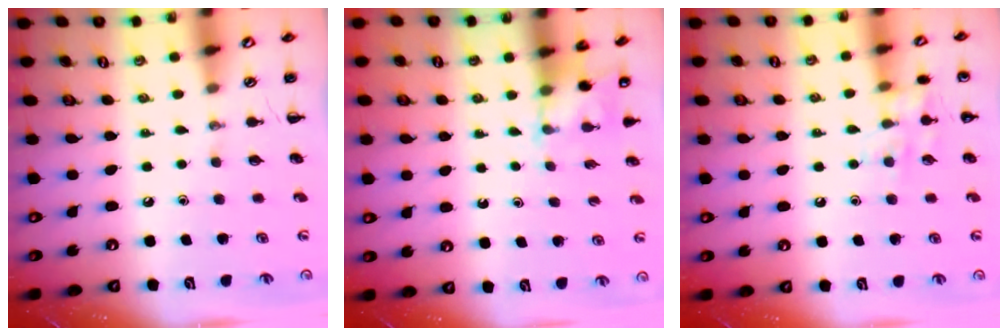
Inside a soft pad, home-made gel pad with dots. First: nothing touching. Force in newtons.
{"total": 4.0, "press": 3.8, "slide": 1.2}
{"total": 9.5, "press": 9.4, "slide": 0.9}